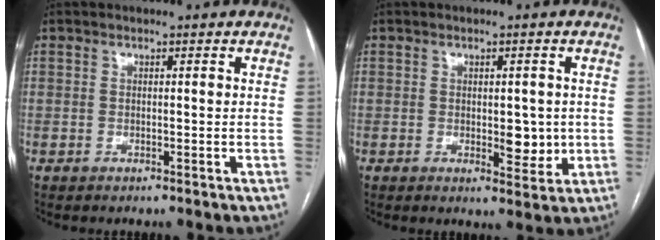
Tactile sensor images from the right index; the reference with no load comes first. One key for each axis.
{"total": 4.4, "fx": -0.3, "fy": 2.0, "fz": 3.9, "tx": -0.049, "ty": -0.006, "tz": 0.003}